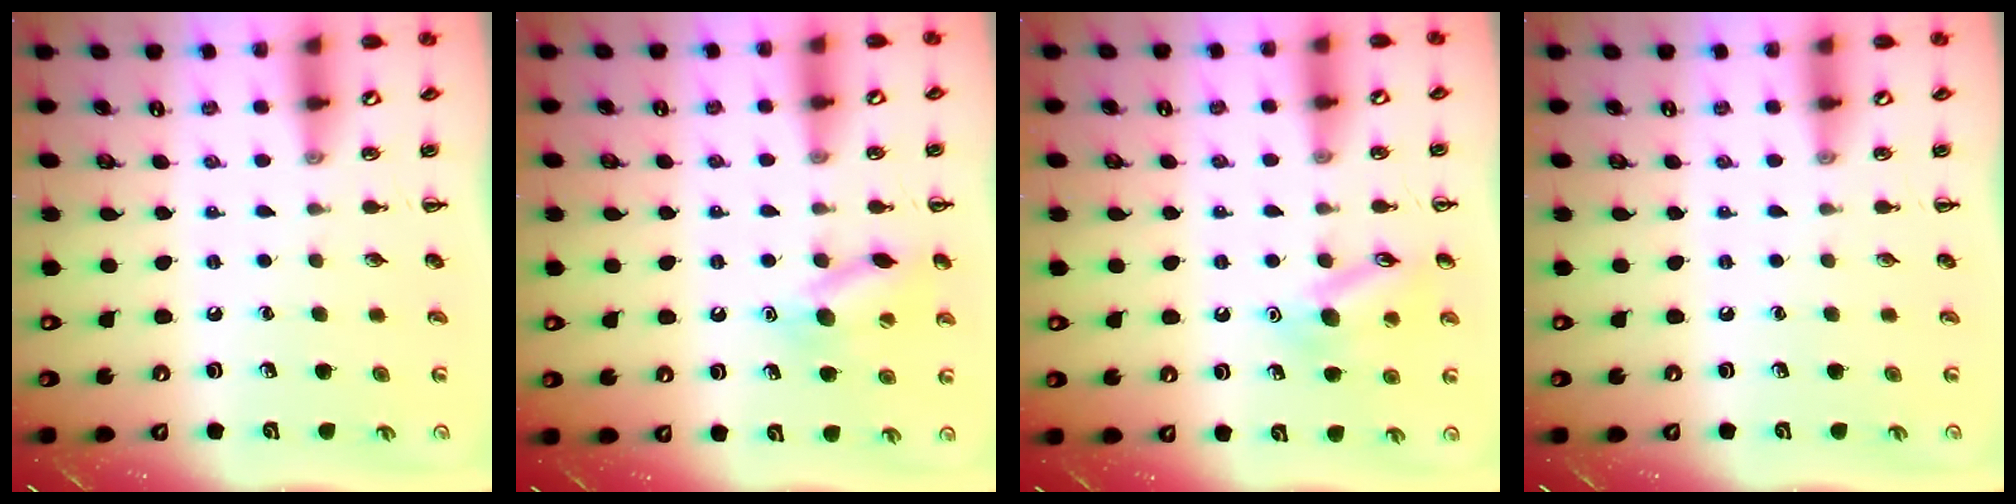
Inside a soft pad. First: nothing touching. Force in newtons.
{"total": 11.5, "press": 11.4, "slide": 1.6}
{"total": 12.1, "press": 12.1, "slide": 1.0}
{"total": 0.0}